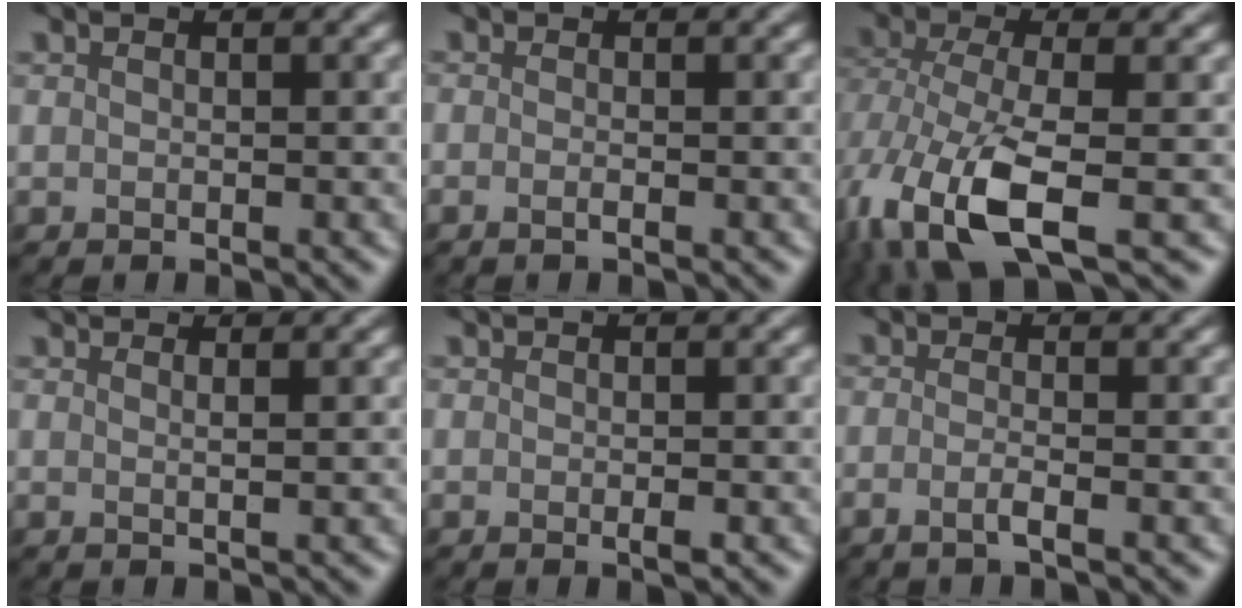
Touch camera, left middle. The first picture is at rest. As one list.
[{"total": 1.0, "force": [-0.2, 0.4, 0.9], "torque": [-0.011, -0.009, -0.013]}, {"total": 9.1, "force": [-3.2, 4.1, 7.4], "torque": [-0.177, -0.015, -0.064]}, {"total": 2.0, "force": [1.3, 0.8, 1.3], "torque": [-0.010, -0.003, -0.010]}, {"total": 0.8, "force": [-0.2, 0.1, 0.8], "torque": [-0.015, -0.004, -0.003]}, {"total": 1.8, "force": [-0.6, 0.4, 1.6], "torque": [-0.028, -0.001, -0.021]}]